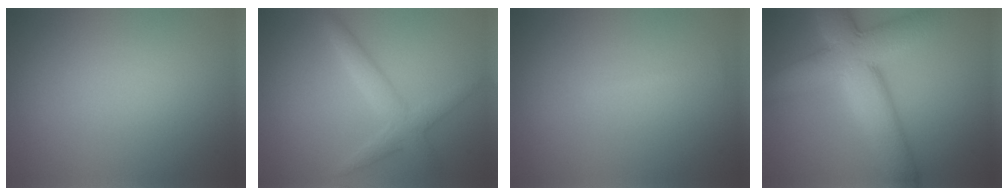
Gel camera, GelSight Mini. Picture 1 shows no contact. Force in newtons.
{"total": 2.9, "press": 2.9, "slide": 0.1}
{"total": 0.6, "press": 0.6, "slide": 0.0}
{"total": 9.7, "press": 9.6, "slide": 0.7}